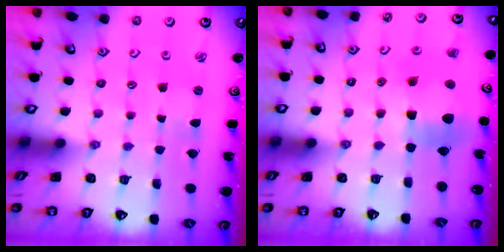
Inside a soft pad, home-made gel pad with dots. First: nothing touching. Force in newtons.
{"total": 11.2, "press": 11.1, "slide": 1.5}